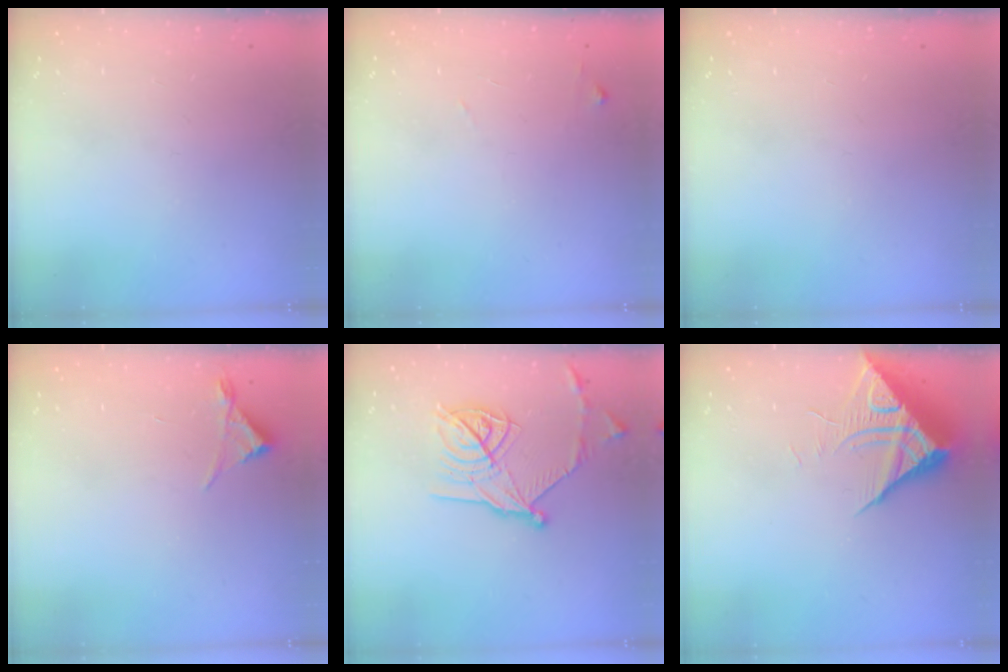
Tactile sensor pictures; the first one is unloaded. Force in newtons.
{"total": 7.4, "press": 7.4, "slide": 0.4}
{"total": 0.0}
{"total": 4.2, "press": 4.1, "slide": 0.5}
{"total": 17.6, "press": 17.6, "slide": 0.9}
{"total": 10.0, "press": 10.0, "slide": 0.6}